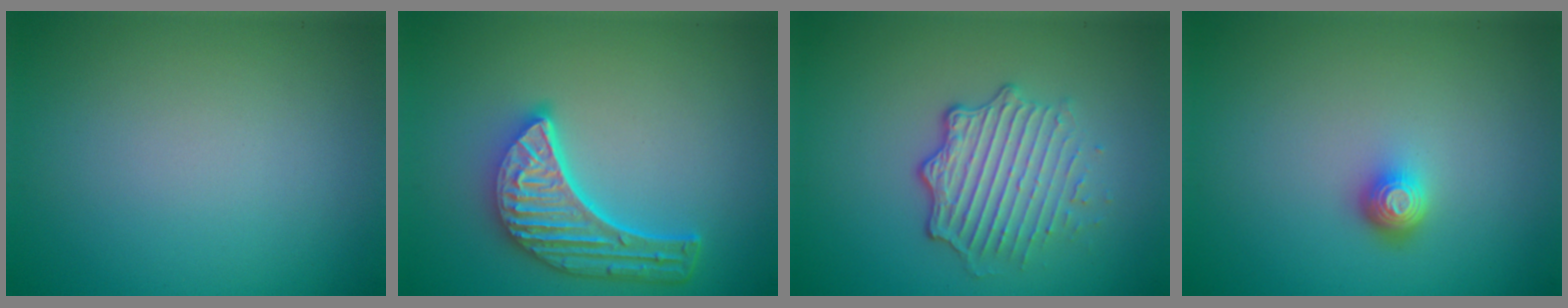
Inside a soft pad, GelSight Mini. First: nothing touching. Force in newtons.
{"total": 5.8, "press": 4.5, "slide": 3.7}
{"total": 4.7, "press": 3.4, "slide": 3.2}
{"total": 1.9, "press": 1.4, "slide": 1.3}